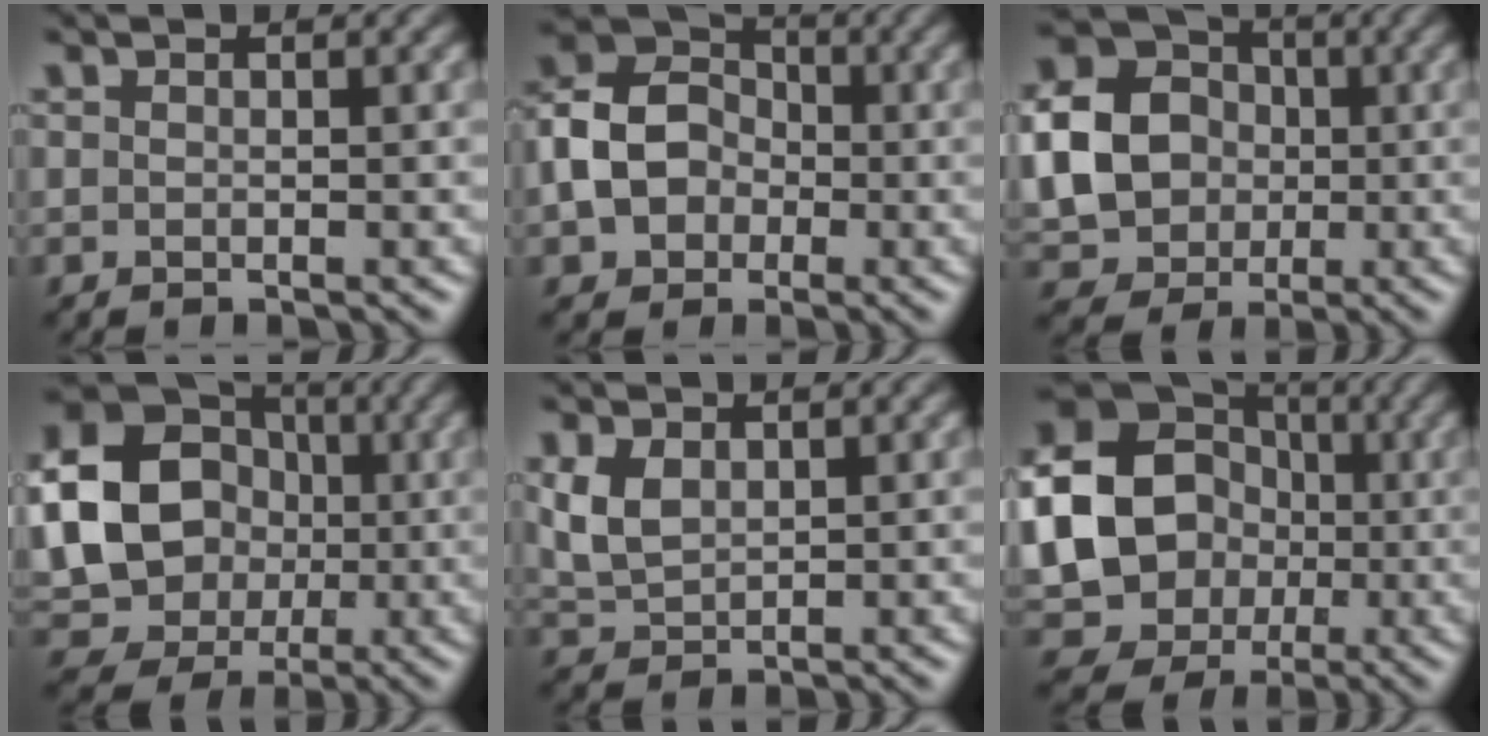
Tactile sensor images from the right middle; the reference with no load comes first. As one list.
[{"total": 6.9, "force": [-1.2, 5.6, 3.9], "torque": [-0.084, 0.006, -0.034]}, {"total": 9.5, "force": [-0.1, 8.1, 4.9], "torque": [-0.129, -0.003, -0.011]}, {"total": 18.4, "force": [0.7, 16.5, 8.0], "torque": [-0.213, 0.025, -0.027]}, {"total": 3.1, "force": [1.0, 2.1, 2.1], "torque": [-0.056, 0.001, 0.026]}, {"total": 20.0, "force": [-0.3, 18.5, 7.6], "torque": [-0.209, 0.011, -0.051]}]